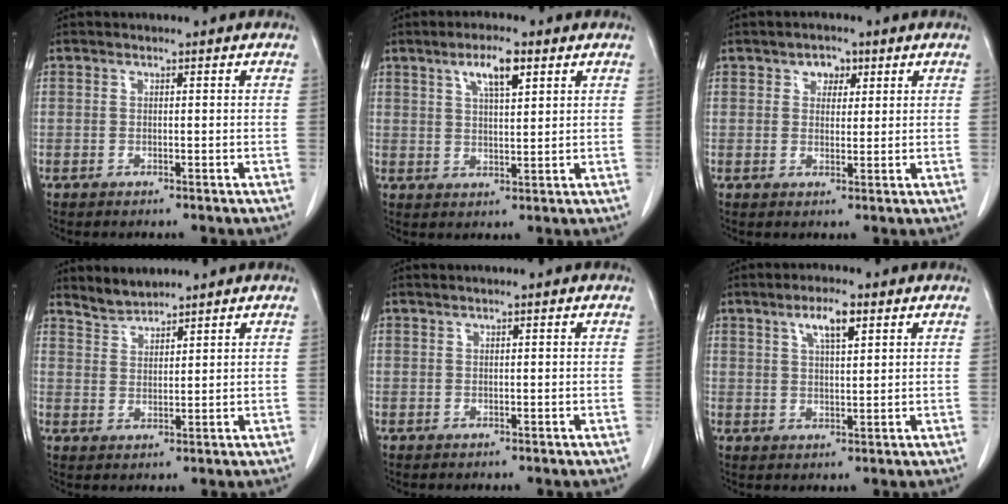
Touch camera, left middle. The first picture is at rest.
{"total": 5.6, "force": [3.0, 1.2, 4.5], "torque": [-0.082, 0.004, 0.053]}
{"total": 2.9, "force": [1.4, 2.0, 1.4], "torque": [-0.018, 0.006, 0.022]}
{"total": 3.1, "force": [3.1, 0.2, -0.2], "torque": [-0.001, 0.004, 0.065]}
{"total": 0.5, "force": [0.5, -0.1, 0.3], "torque": [-0.009, 0.005, 0.014]}
{"total": 4.8, "force": [2.7, 1.0, 3.9], "torque": [-0.073, 0.004, 0.048]}